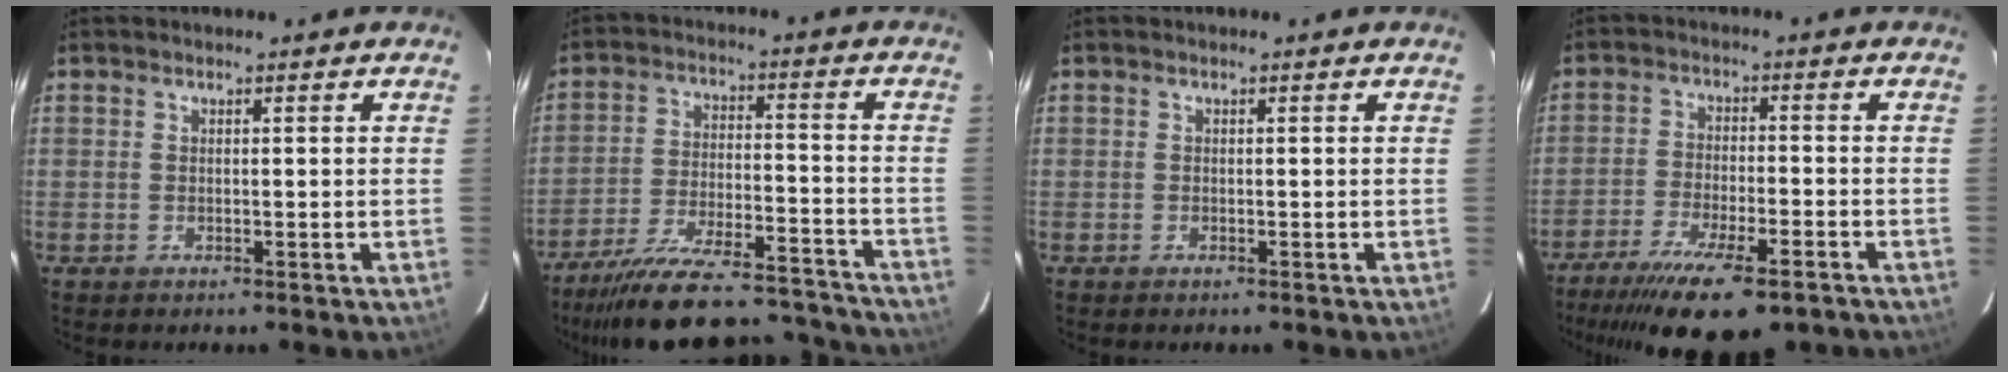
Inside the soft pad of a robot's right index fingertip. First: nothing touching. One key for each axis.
{"total": 26.0, "fx": -23.3, "fy": 6.2, "fz": 9.5, "tx": -0.181, "ty": -0.006, "tz": -0.321}
{"total": 0.0}
{"total": 17.4, "fx": -12.8, "fy": 4.7, "fz": 10.8, "tx": -0.216, "ty": -0.050, "tz": -0.203}